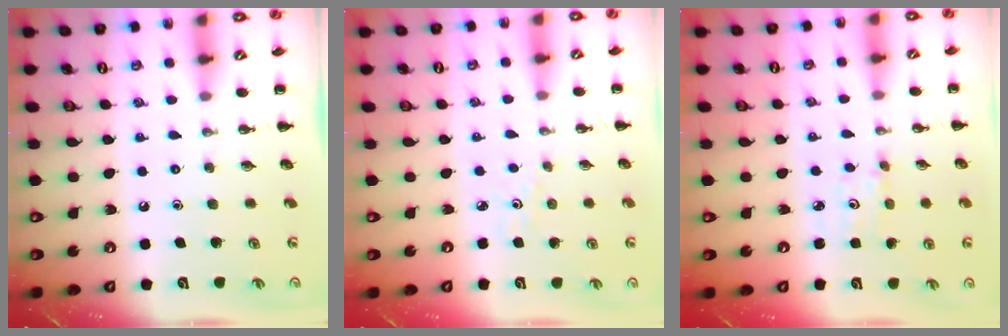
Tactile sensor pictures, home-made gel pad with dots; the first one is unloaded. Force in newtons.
{"total": 1.7, "press": 1.6, "slide": 0.6}
{"total": 2.4, "press": 2.3, "slide": 0.8}